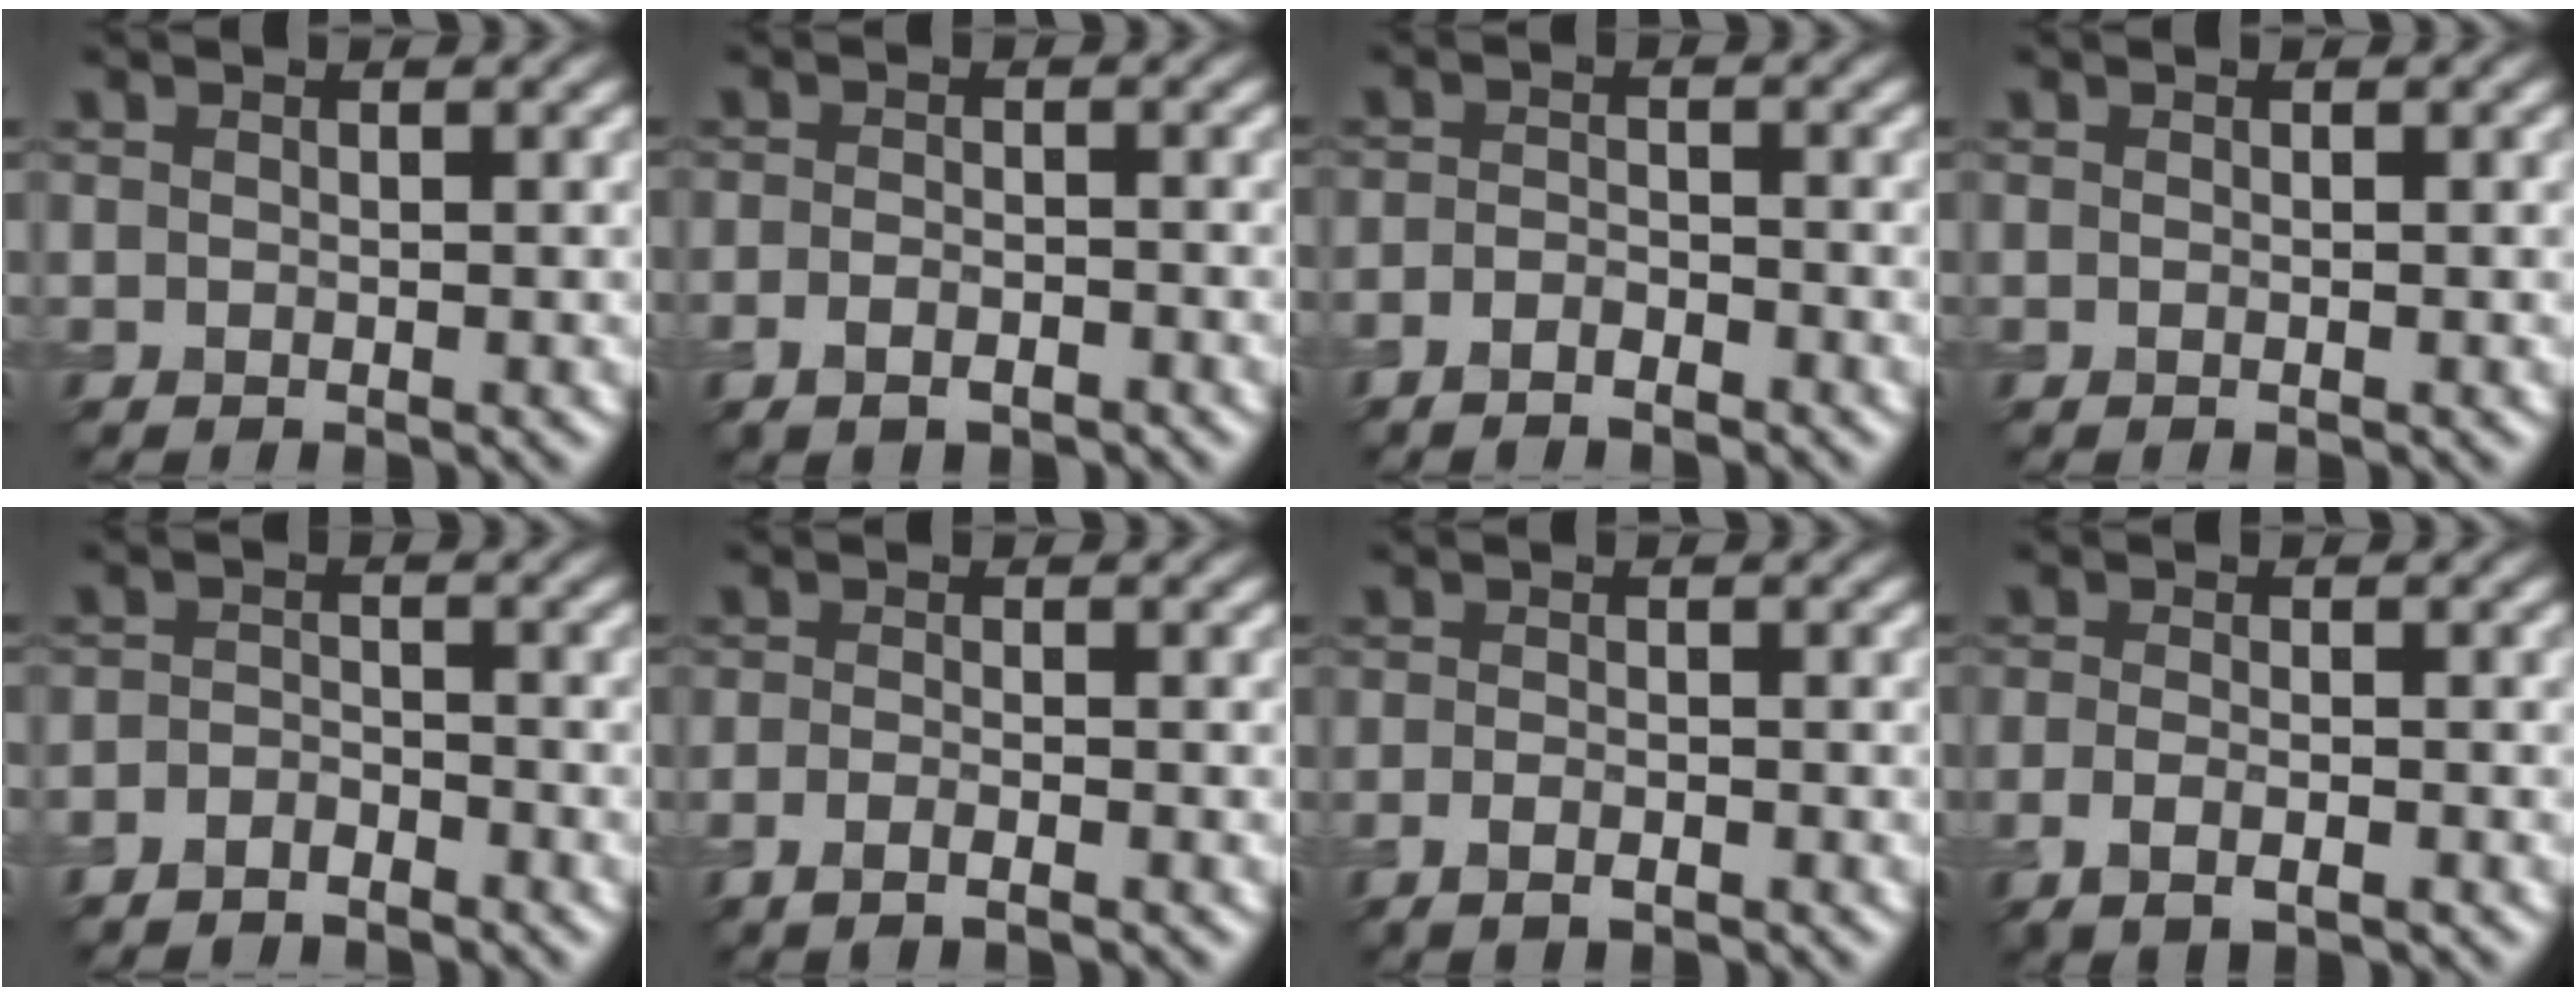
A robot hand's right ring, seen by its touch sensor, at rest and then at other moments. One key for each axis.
{"total": 2.0, "fx": -1.5, "fy": 0.9, "fz": 0.9, "tx": -0.015, "ty": -0.004, "tz": -0.030}
{"total": 1.6, "fx": -1.5, "fy": 0.4, "fz": 0.3, "tx": -0.005, "ty": -0.001, "tz": -0.036}
{"total": 0.0}
{"total": 2.0, "fx": -1.9, "fy": 0.6, "fz": 0.0, "tx": 0.002, "ty": 0.000, "tz": -0.045}
{"total": 1.2, "fx": -0.9, "fy": 0.1, "fz": 0.8, "tx": -0.015, "ty": -0.003, "tz": -0.021}
{"total": 1.3, "fx": -1.0, "fy": 0.4, "fz": 0.8, "tx": -0.015, "ty": -0.003, "tz": -0.021}
{"total": 2.1, "fx": -1.2, "fy": 0.7, "fz": 1.6, "tx": -0.034, "ty": -0.006, "tz": -0.023}